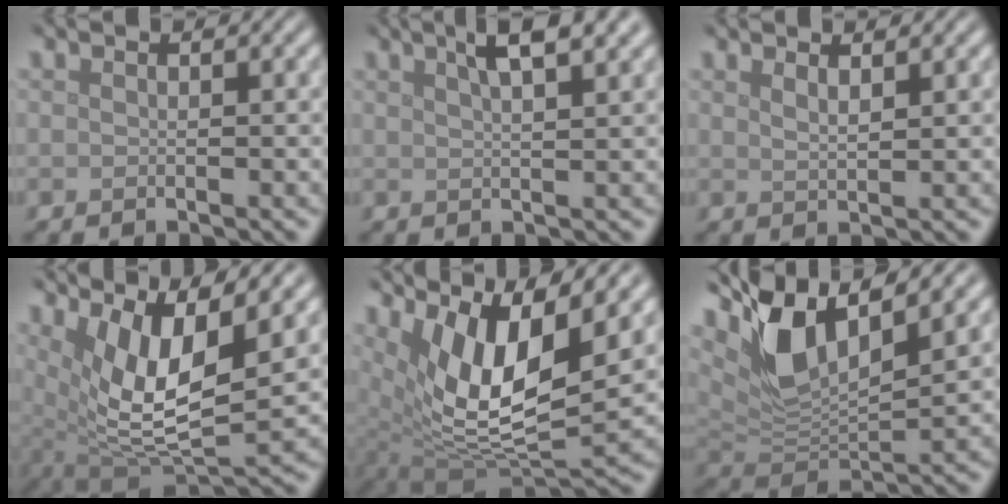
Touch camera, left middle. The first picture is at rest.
{"total": 5.5, "force": [3.4, 1.4, 4.0], "torque": [-0.038, 0.024, 0.029]}
{"total": 1.3, "force": [1.0, 0.3, 0.8], "torque": [-0.006, 0.001, 0.013]}
{"total": 8.4, "force": [3.2, 2.8, 7.3], "torque": [-0.142, -0.008, 0.064]}
{"total": 10.4, "force": [4.5, 3.8, 8.6], "torque": [-0.163, -0.007, 0.087]}
{"total": 7.2, "force": [4.1, 2.8, 5.3], "torque": [-0.109, 0.001, 0.074]}